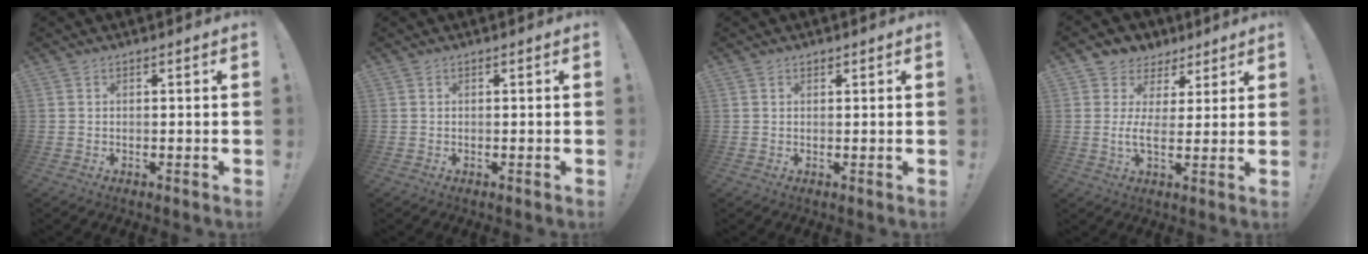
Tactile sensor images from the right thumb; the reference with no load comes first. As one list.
[{"total": 0.0}, {"total": 0.7, "force": [0.5, 0.5, 0.1], "torque": [-0.002, -0.001, 0.011]}, {"total": 6.5, "force": [2.1, 4.4, 4.4], "torque": [-0.076, -0.019, 0.042]}]